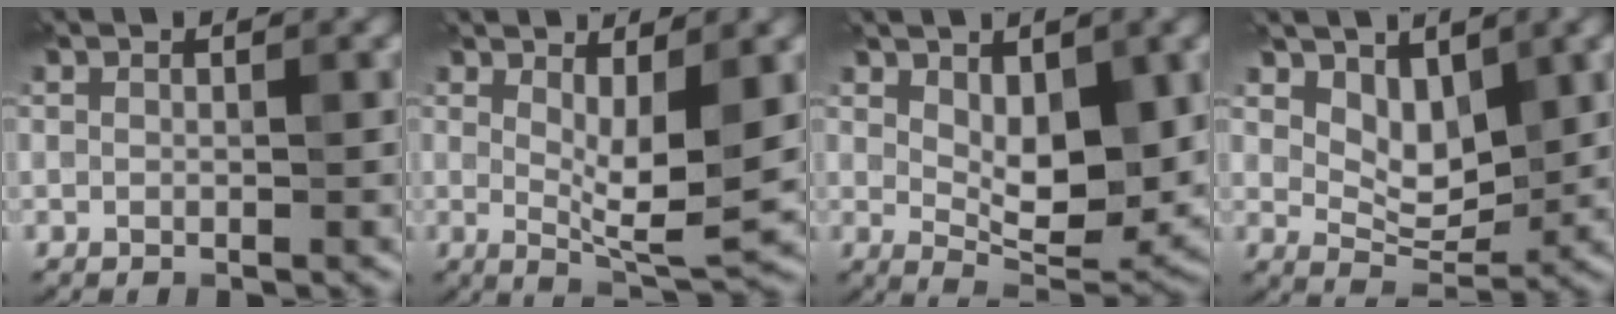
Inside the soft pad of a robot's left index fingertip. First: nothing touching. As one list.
[{"total": 5.3, "force": [0.7, 1.2, 5.1], "torque": [-0.084, -0.016, 0.015]}, {"total": 6.8, "force": [1.3, 3.1, 5.9], "torque": [-0.101, -0.010, 0.028]}, {"total": 4.0, "force": [2.0, 2.3, 2.6], "torque": [-0.049, -0.015, 0.031]}]